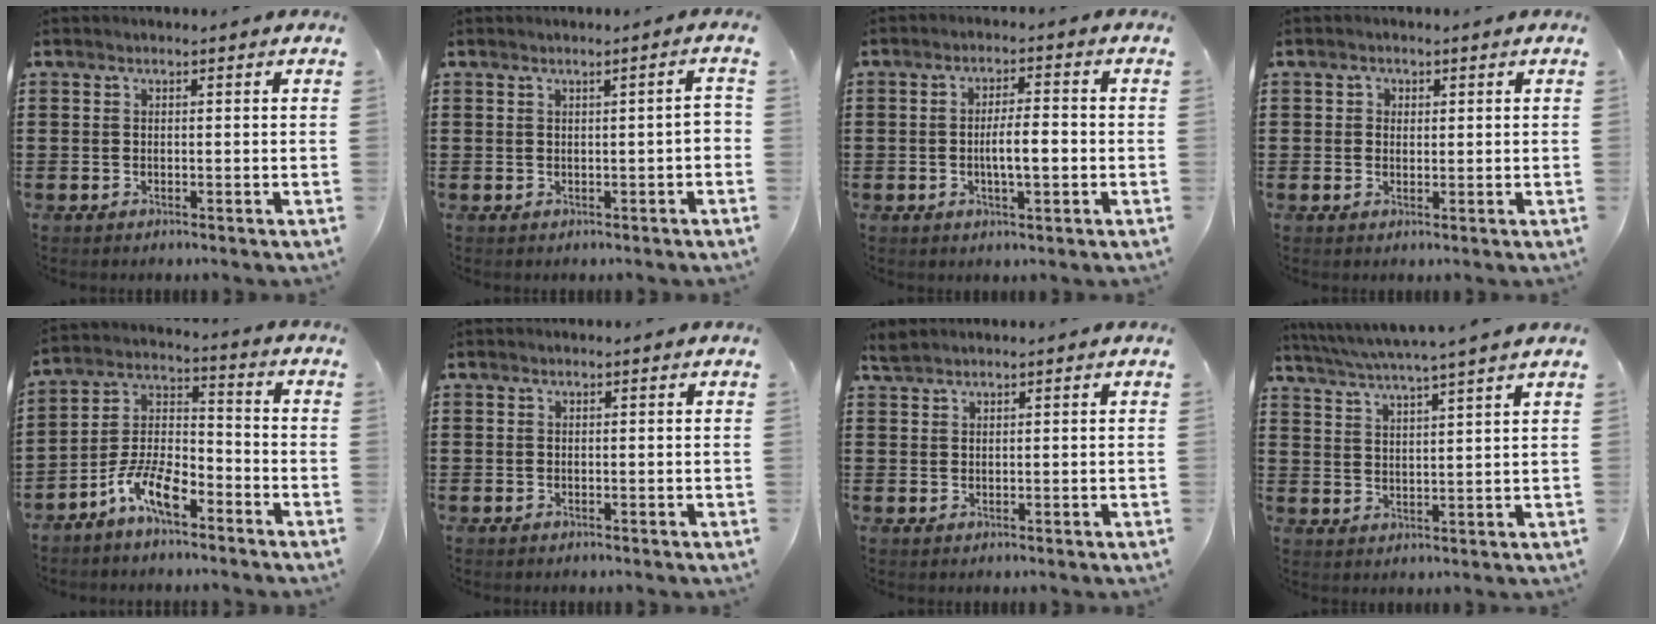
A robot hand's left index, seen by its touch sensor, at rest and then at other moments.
{"total": 1.8, "force": [-0.1, -0.2, 1.8], "torque": [-0.028, -0.004, -0.002]}
{"total": 4.9, "force": [-0.9, 1.3, 4.6], "torque": [-0.074, 0.001, -0.021]}
{"total": 1.1, "force": [0.2, 1.1, 0.4], "torque": [-0.010, 0.006, 0.004]}
{"total": 9.3, "force": [-6.7, 3.1, 5.7], "torque": [-0.131, 0.004, -0.131]}
{"total": 0.0}
{"total": 1.6, "force": [1.4, 0.3, 0.6], "torque": [-0.015, 0.002, 0.028]}
{"total": 3.8, "force": [3.4, -0.8, 1.5], "torque": [-0.043, -0.023, 0.056]}